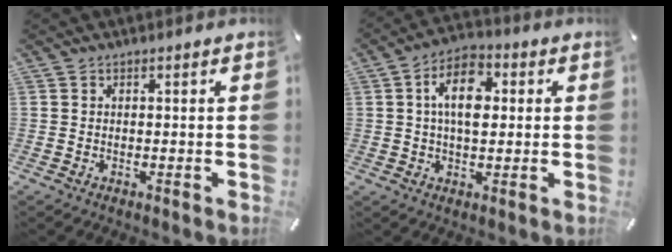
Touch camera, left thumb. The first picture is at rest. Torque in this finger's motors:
{"motor_torque": [1.38, 2.56, 1.56, -0.49, 0.51]}